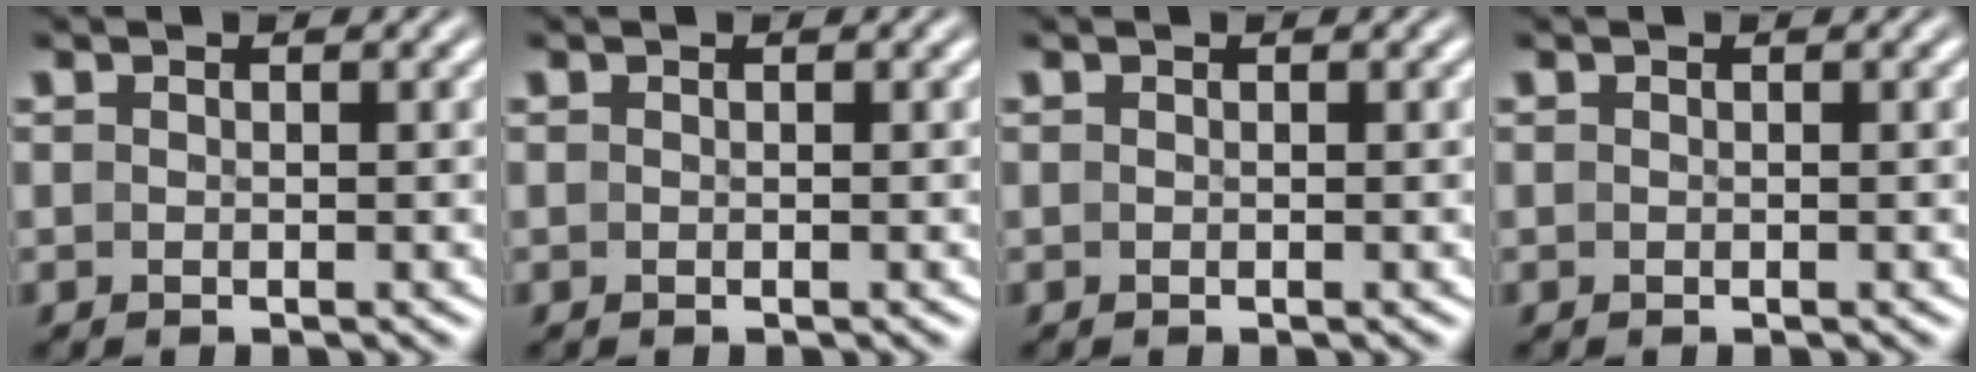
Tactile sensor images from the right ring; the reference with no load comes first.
{"total": 0.0}
{"total": 0.0}
{"total": 0.0}